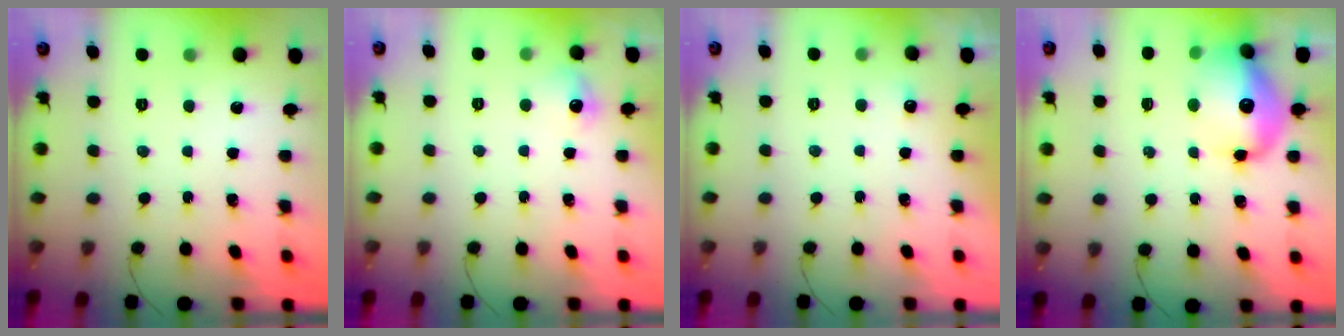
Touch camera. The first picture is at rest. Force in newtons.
{"total": 6.9, "press": 6.7, "slide": 1.4}
{"total": 6.4, "press": 2.5, "slide": 5.9}
{"total": 14.6, "press": 14.2, "slide": 3.4}